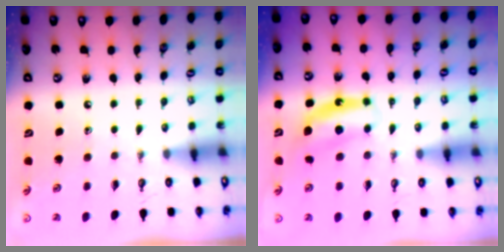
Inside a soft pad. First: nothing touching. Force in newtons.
{"total": 7.4, "press": 7.4, "slide": 0.4}